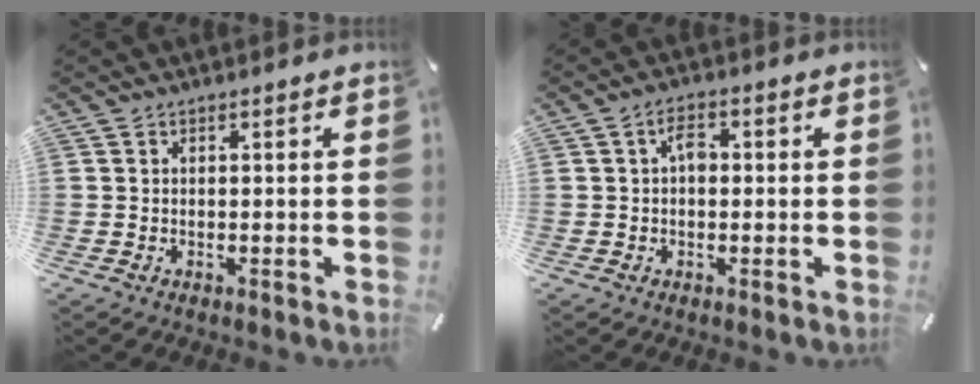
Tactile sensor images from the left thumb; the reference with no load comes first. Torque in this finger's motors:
{"motor_torque": [-0.05, -0.06, 0.13, 0.14, -0.01]}